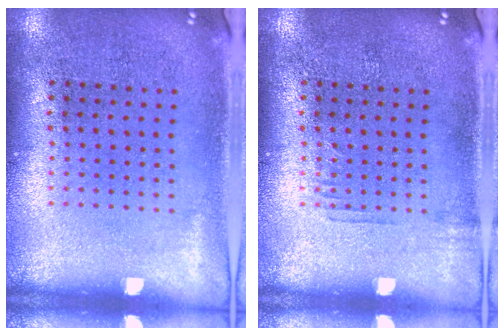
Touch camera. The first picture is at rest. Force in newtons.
{"total": 0.6, "press": 0.6, "slide": 0.2}